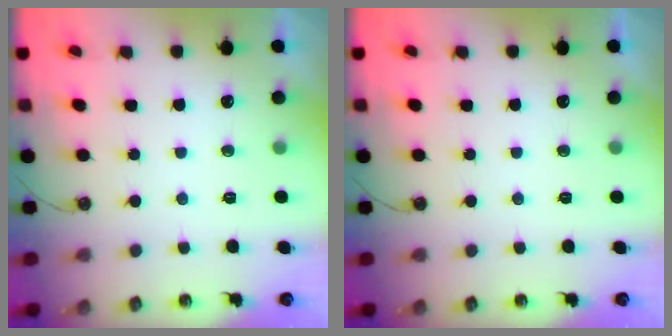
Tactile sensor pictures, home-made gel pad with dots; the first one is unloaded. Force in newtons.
{"total": 0.0}